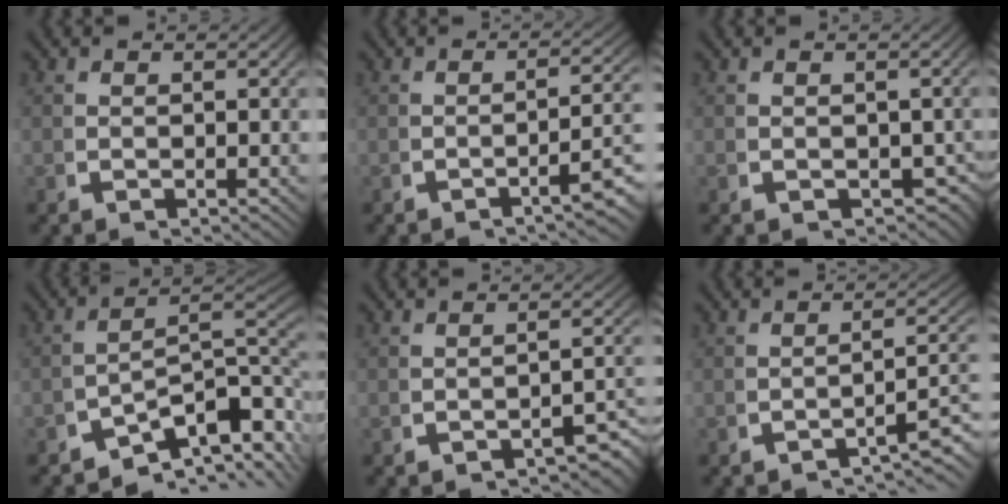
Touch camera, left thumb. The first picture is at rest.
{"total": 4.4, "force": [-2.2, 0.9, 3.7], "torque": [-0.048, 0.003, -0.032]}
{"total": 2.0, "force": [-0.5, 1.6, 1.2], "torque": [-0.013, -0.012, 0.000]}
{"total": 11.1, "force": [-2.6, 6.6, 8.6], "torque": [-0.130, -0.028, -0.040]}
{"total": 3.2, "force": [-2.3, 0.9, 2.0], "torque": [-0.025, -0.001, -0.033]}
{"total": 4.6, "force": [-2.6, 1.5, 3.6], "torque": [-0.055, -0.002, -0.036]}